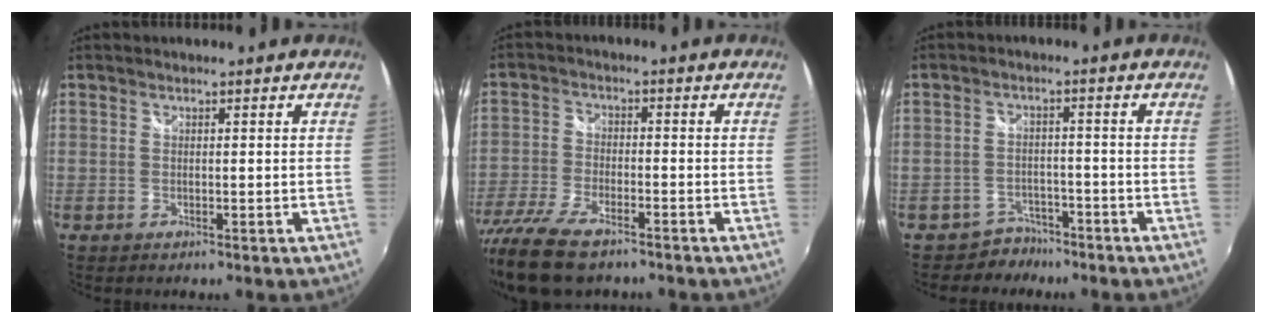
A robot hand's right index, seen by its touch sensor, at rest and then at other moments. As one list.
[{"total": 14.4, "force": [-10.9, 5.2, 8.0], "torque": [-0.192, -0.047, -0.203]}, {"total": 4.8, "force": [-3.7, 3.0, -0.4], "torque": [0.003, 0.021, -0.060]}]